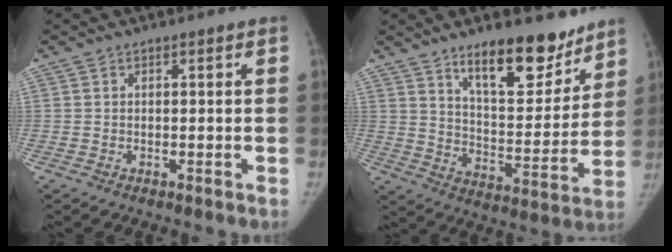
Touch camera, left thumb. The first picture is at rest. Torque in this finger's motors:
{"motor_torque": [1.31, -0.08, 0.94, -1.25, 0.29]}